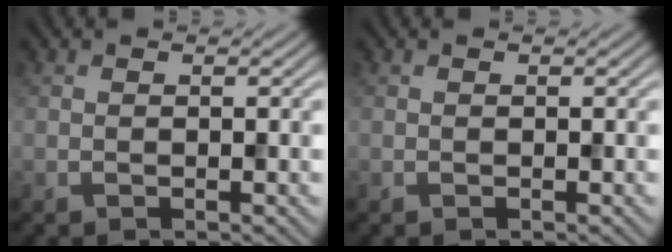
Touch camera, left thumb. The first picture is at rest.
{"total": 0.0}